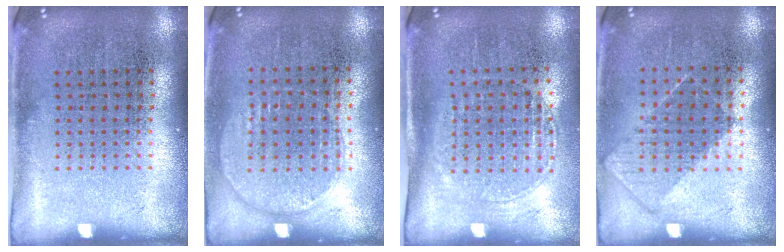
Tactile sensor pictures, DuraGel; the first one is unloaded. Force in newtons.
{"total": 0.9, "press": 0.8, "slide": 0.4}
{"total": 1.4, "press": 1.2, "slide": 0.8}
{"total": 0.9, "press": 0.7, "slide": 0.5}